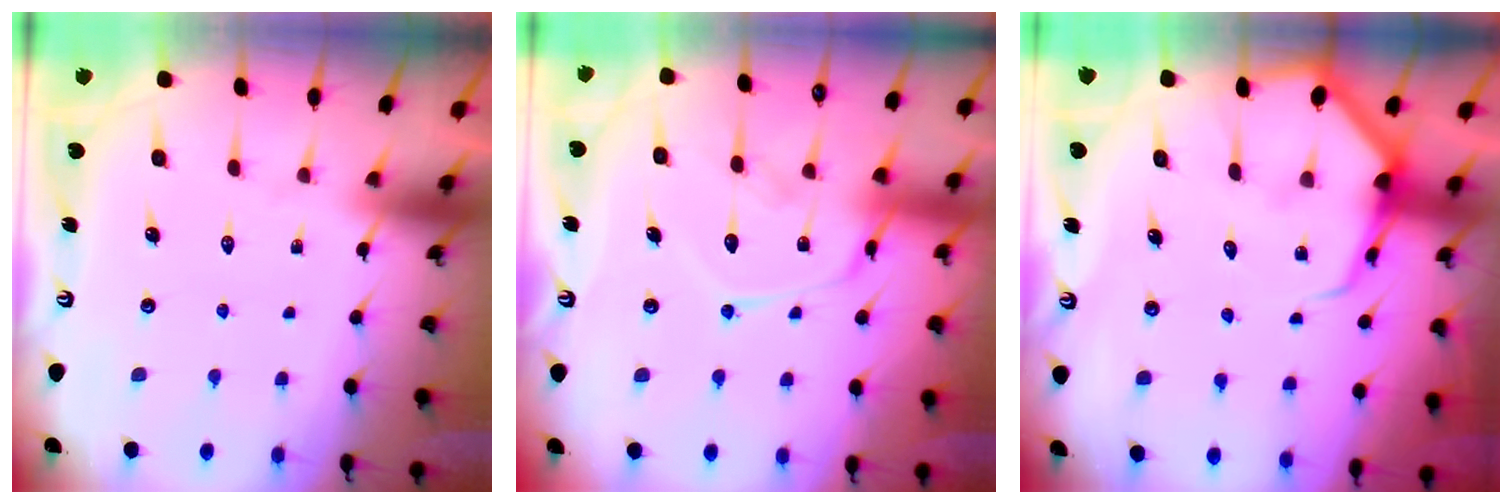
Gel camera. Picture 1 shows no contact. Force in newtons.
{"total": 15.0, "press": 15.0, "slide": 1.1}
{"total": 6.3, "press": 6.3, "slide": 0.7}